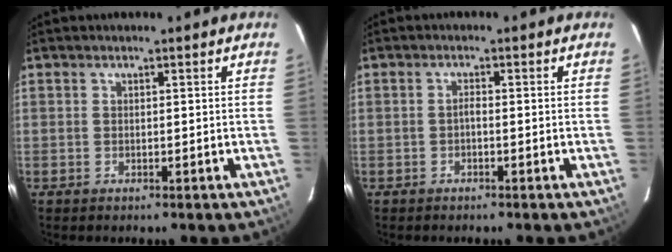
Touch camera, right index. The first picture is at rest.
{"total": 0.8, "force": [-0.5, 0.2, 0.6], "torque": [-0.011, 0.005, -0.012]}